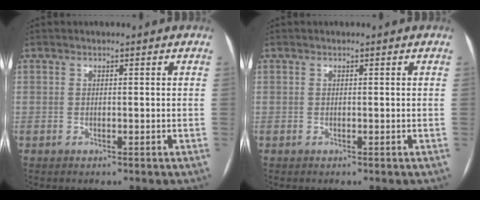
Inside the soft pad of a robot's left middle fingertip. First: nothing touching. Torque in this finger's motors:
{"motor_torque": [-0.01, 0.16, 0.04, 0.01]}